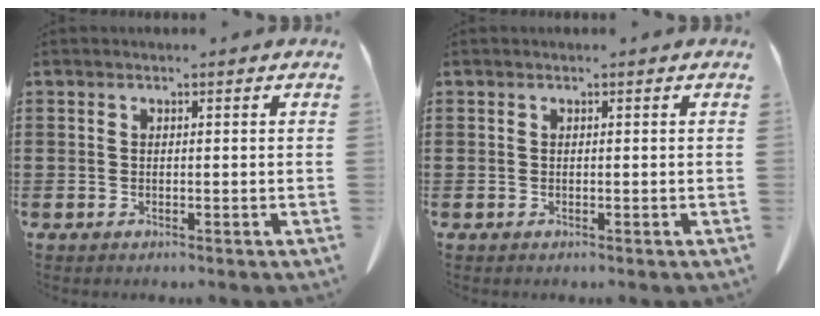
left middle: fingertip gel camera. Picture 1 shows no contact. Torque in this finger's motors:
{"motor_torque": [-0.12, 0.15, 0.00, -0.01]}